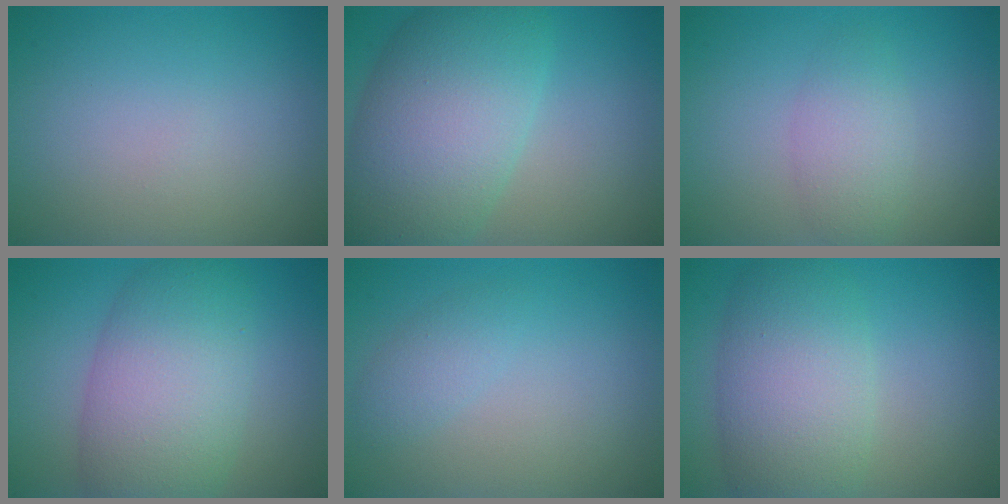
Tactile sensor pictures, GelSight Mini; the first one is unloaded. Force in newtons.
{"total": 10.5, "press": 10.5, "slide": 0.4}
{"total": 2.7, "press": 2.7, "slide": 0.1}
{"total": 8.7, "press": 8.7, "slide": 0.1}
{"total": 1.6, "press": 1.6, "slide": 0.0}
{"total": 7.5, "press": 7.5, "slide": 0.4}